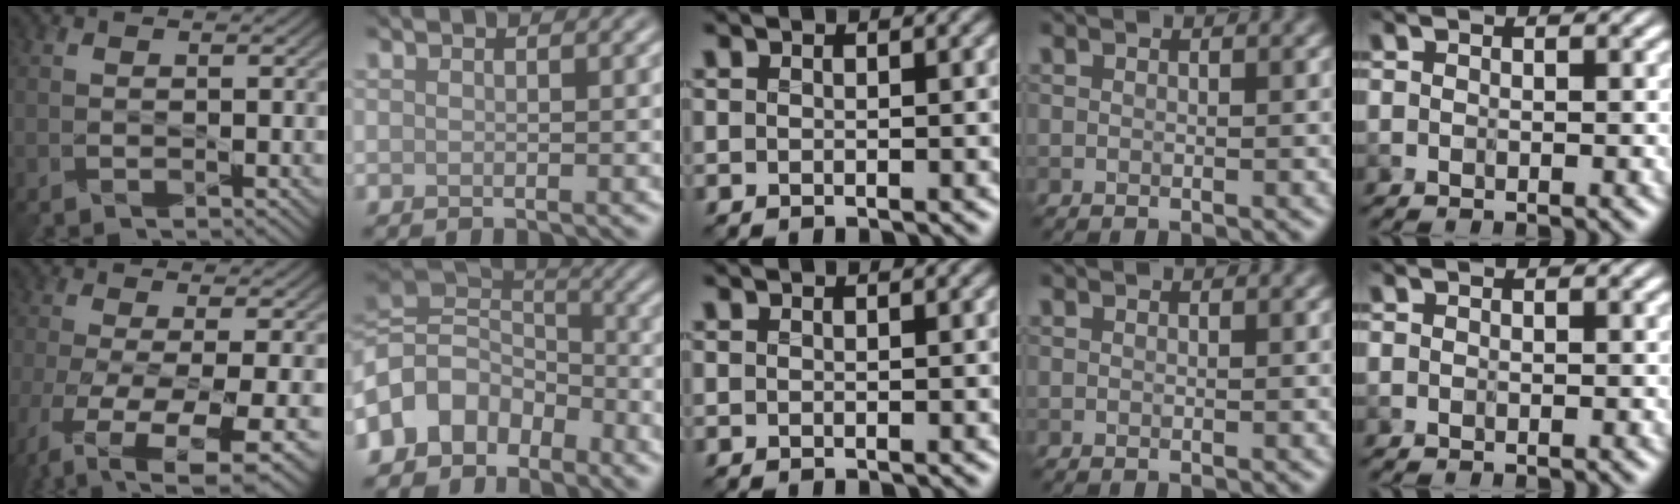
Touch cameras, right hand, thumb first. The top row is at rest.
{"thumb": {"total": 11.1, "force": [-5.1, 3.2, 9.3], "torque": [-0.187, -0.032, -0.074]}, "index": {"total": 7.9, "force": [-4.4, 5.4, 3.7], "torque": [-0.056, 0.010, -0.102]}}